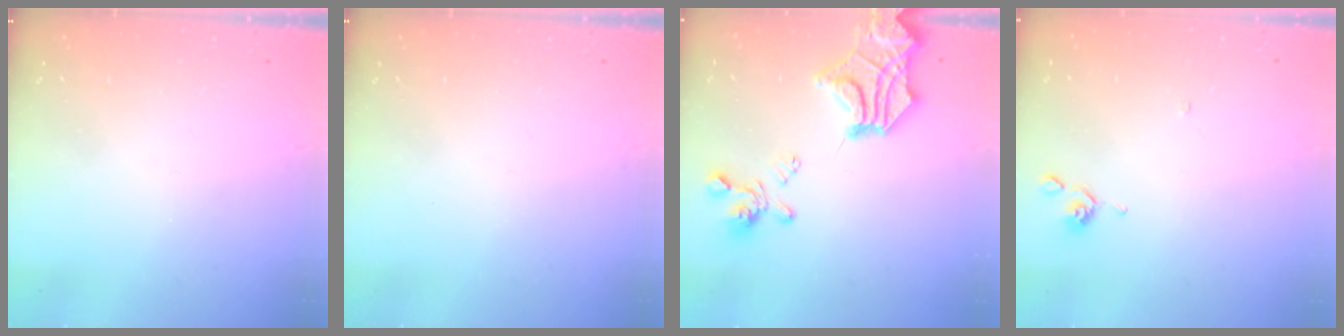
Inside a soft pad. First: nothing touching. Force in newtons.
{"total": 0.0}
{"total": 10.8, "press": 10.5, "slide": 2.8}
{"total": 0.0}